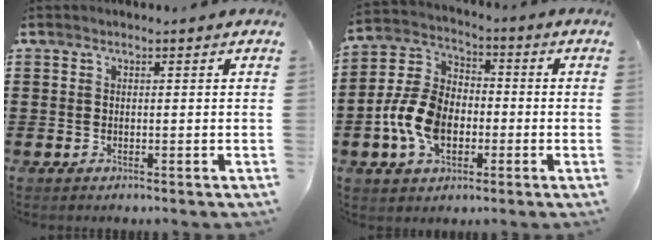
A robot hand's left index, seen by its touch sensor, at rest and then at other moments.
{"total": 10.0, "force": [-2.7, 6.7, 6.9], "torque": [-0.178, 0.006, -0.055]}